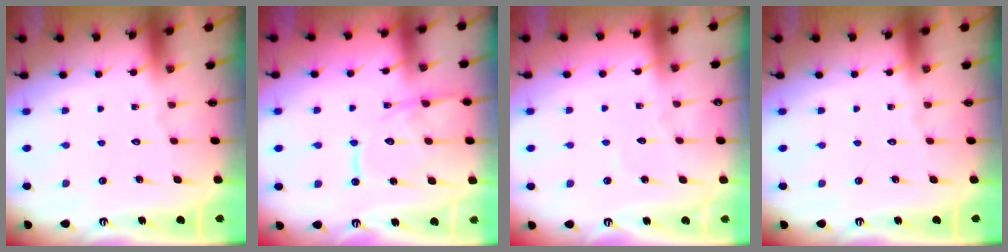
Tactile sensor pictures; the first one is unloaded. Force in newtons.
{"total": 14.1, "press": 14.0, "slide": 1.5}
{"total": 2.4, "press": 2.4, "slide": 0.3}
{"total": 0.0}